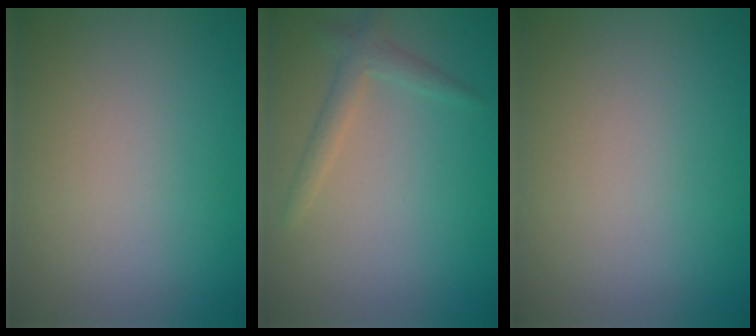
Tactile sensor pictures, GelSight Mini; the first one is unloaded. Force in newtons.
{"total": 1.8, "press": 1.8, "slide": 0.1}
{"total": 0.0}